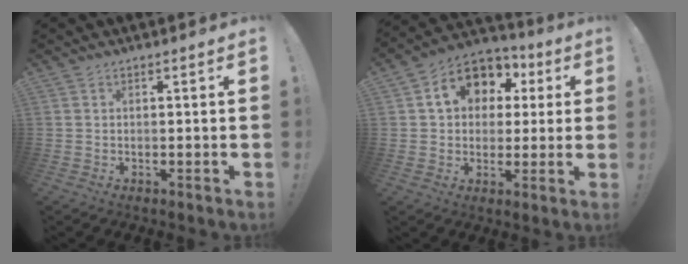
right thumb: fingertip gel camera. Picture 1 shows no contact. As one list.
[{"total": 13.7, "force": [4.7, 10.5, 7.4], "torque": [-0.109, -0.011, 0.089]}]